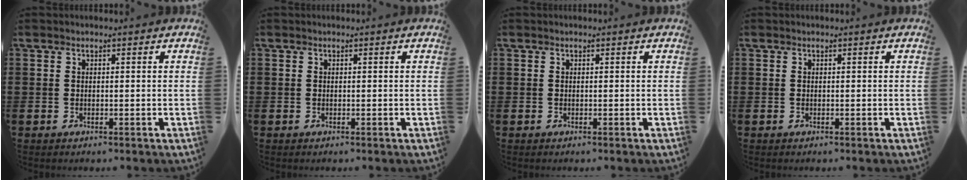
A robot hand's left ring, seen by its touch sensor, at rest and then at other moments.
{"total": 0.0}
{"total": 0.0}
{"total": 0.0}